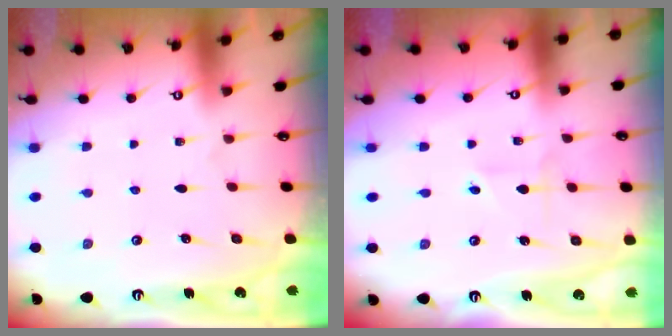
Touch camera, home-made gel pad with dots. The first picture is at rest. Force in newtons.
{"total": 1.6, "press": 1.6, "slide": 0.3}